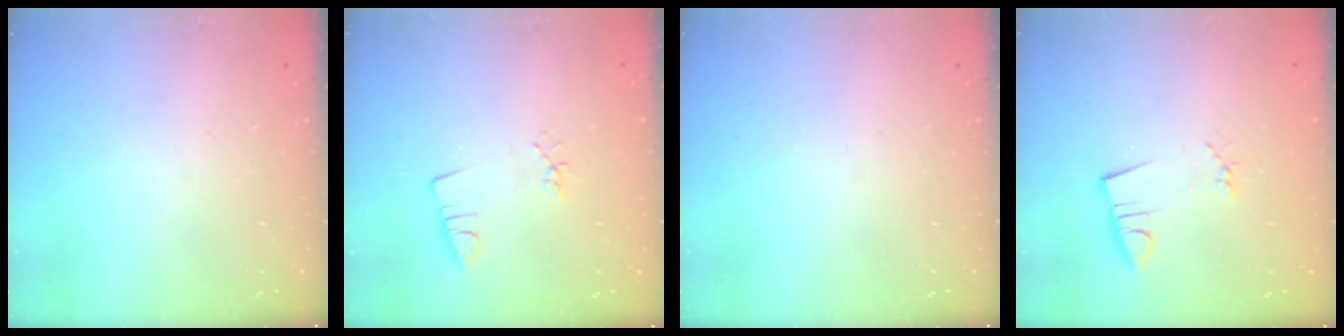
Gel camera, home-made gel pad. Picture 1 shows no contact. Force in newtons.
{"total": 2.4, "press": 2.0, "slide": 1.4}
{"total": 0.0}
{"total": 2.8, "press": 1.4, "slide": 2.4}